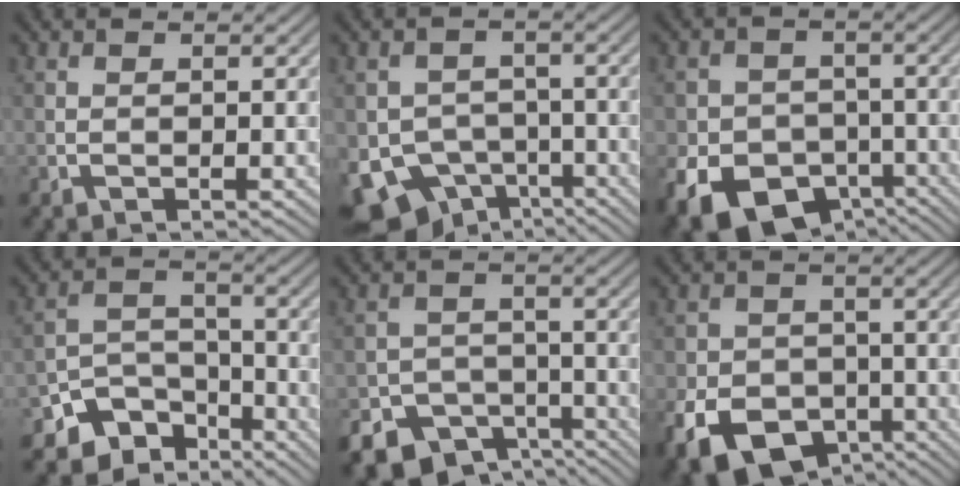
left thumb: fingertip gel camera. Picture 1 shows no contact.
{"total": 9.6, "force": [-5.3, 7.1, 3.7], "torque": [-0.074, -0.019, -0.093]}
{"total": 13.6, "force": [-7.1, 10.3, 5.4], "torque": [-0.106, -0.052, -0.127]}
{"total": 8.1, "force": [-5.8, 5.1, 2.4], "torque": [-0.045, -0.009, -0.104]}
{"total": 11.2, "force": [-8.0, 7.3, 3.1], "torque": [-0.058, -0.025, -0.116]}
{"total": 11.9, "force": [-6.0, 8.5, 5.7], "torque": [-0.119, -0.036, -0.111]}